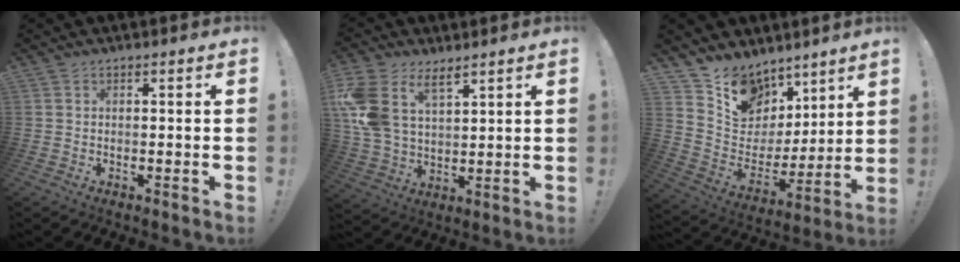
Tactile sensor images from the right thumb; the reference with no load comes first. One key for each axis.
{"total": 14.1, "fx": 7.6, "fy": 8.8, "fz": 8.0, "tx": -0.182, "ty": -0.033, "tz": 0.149}
{"total": 13.2, "fx": 9.8, "fy": 8.5, "fz": 2.5, "tx": -0.049, "ty": -0.085, "tz": 0.189}